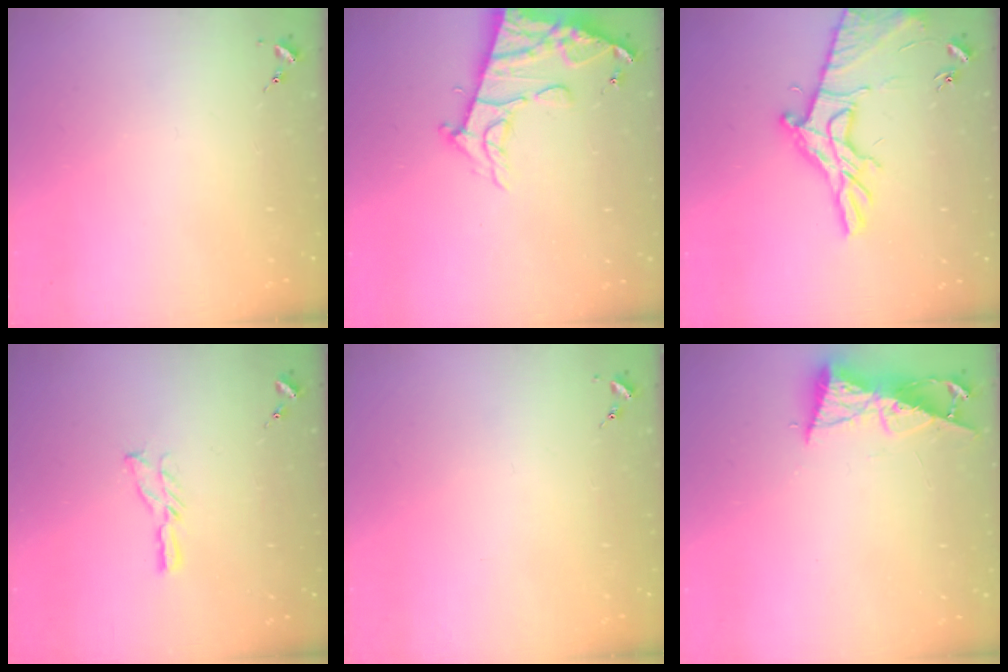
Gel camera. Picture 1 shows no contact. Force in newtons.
{"total": 14.9, "press": 14.8, "slide": 1.4}
{"total": 15.3, "press": 15.3, "slide": 0.6}
{"total": 5.8, "press": 5.8, "slide": 0.5}
{"total": 0.0}
{"total": 8.9, "press": 8.9, "slide": 0.5}